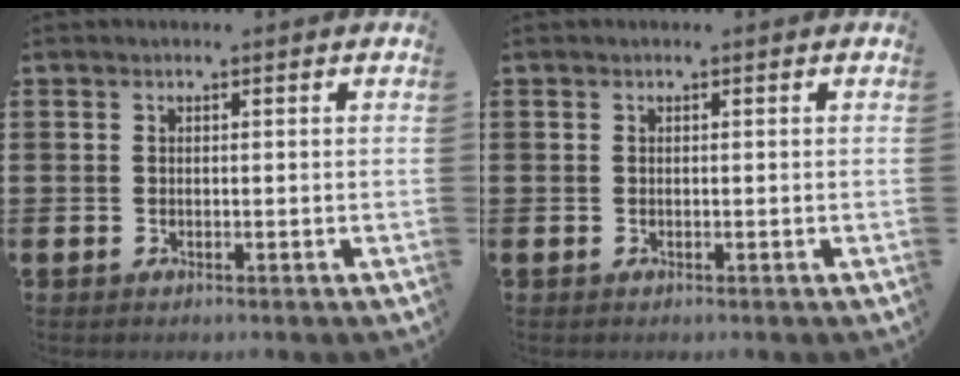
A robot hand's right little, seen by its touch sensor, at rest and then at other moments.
{"total": 0.0}